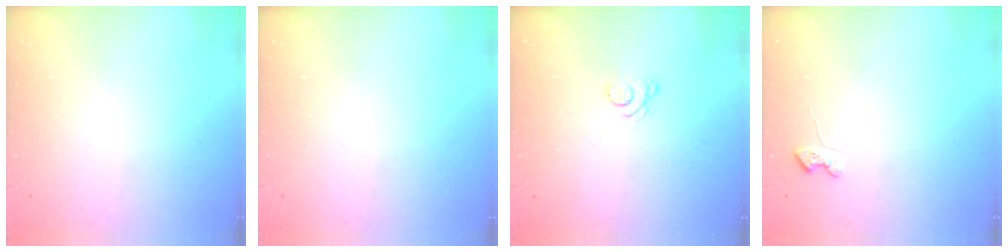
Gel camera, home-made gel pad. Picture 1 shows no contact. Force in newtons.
{"total": 0.0}
{"total": 3.3, "press": 3.3, "slide": 0.4}
{"total": 2.7, "press": 2.7, "slide": 0.4}